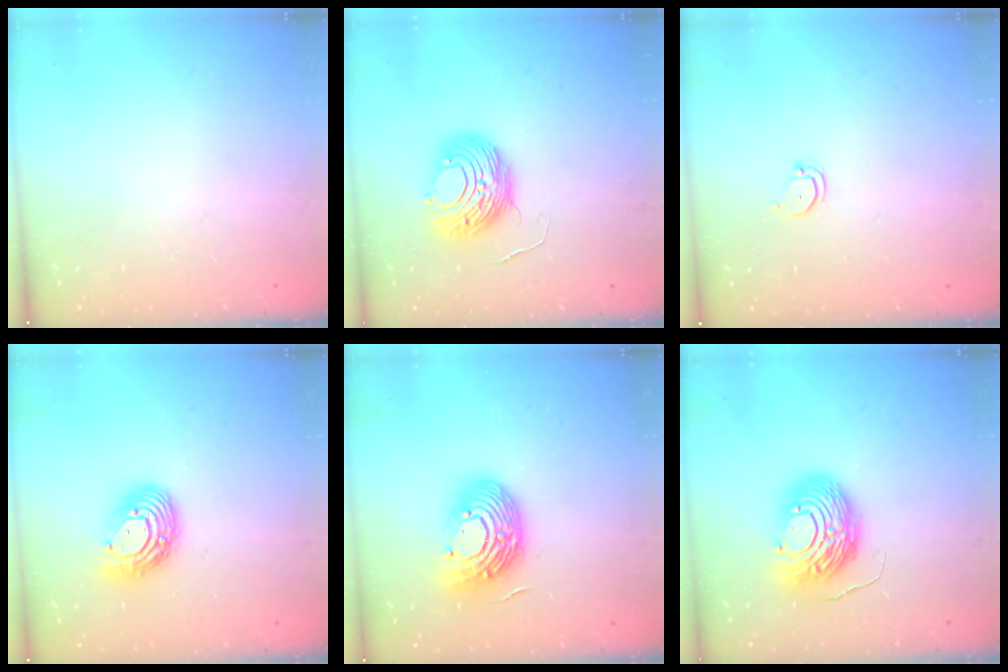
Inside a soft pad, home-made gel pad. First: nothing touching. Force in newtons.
{"total": 10.3, "press": 10.3, "slide": 0.7}
{"total": 2.4, "press": 2.4, "slide": 0.2}
{"total": 11.8, "press": 11.8, "slide": 1.0}
{"total": 16.1, "press": 16.0, "slide": 1.3}
{"total": 13.1, "press": 13.1, "slide": 1.3}